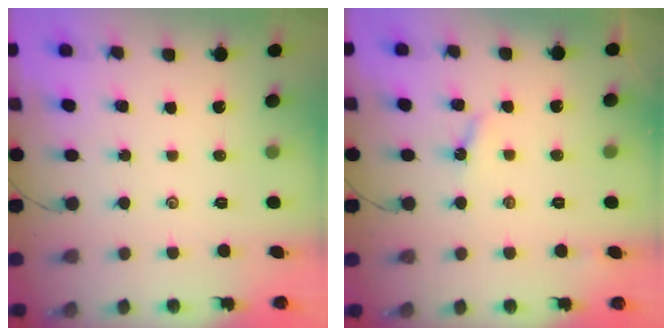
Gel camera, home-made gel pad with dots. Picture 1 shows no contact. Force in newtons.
{"total": 3.5, "press": 3.5, "slide": 0.3}